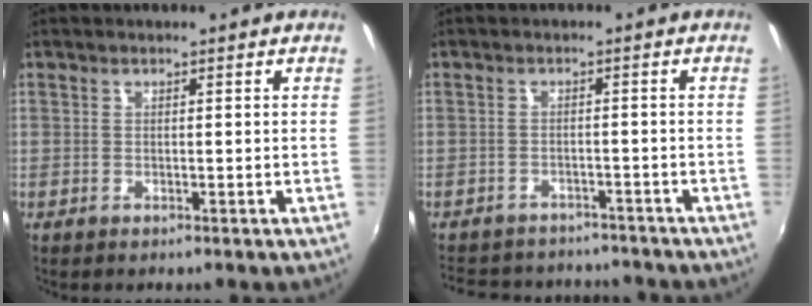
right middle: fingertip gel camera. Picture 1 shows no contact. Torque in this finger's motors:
{"motor_torque": [1.04, -1.11, 0.26, 0.11]}